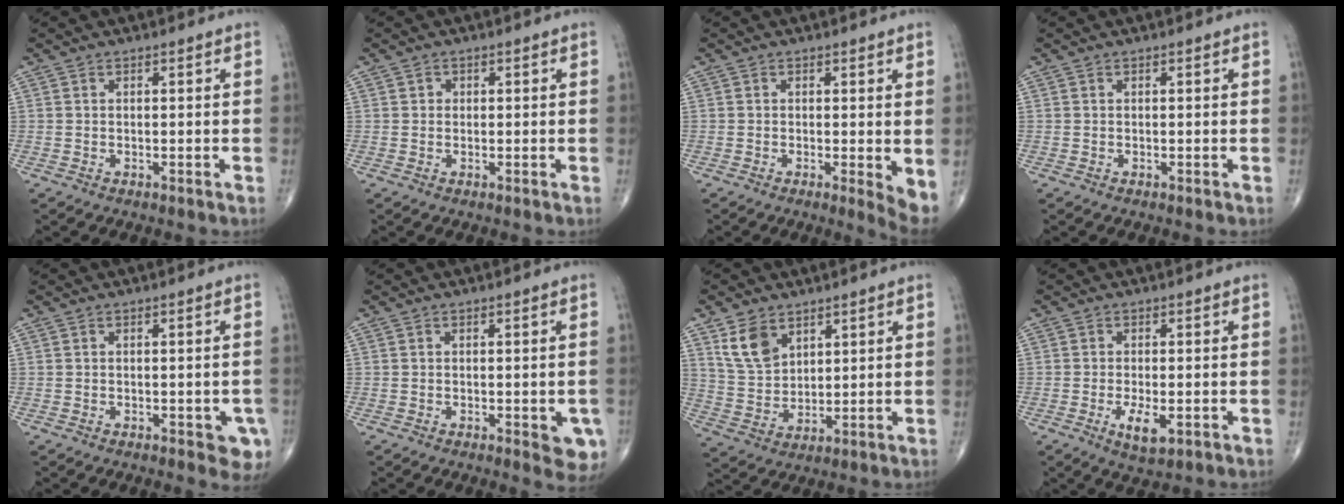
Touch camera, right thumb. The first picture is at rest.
{"total": 1.0, "force": [0.1, 0.9, 0.2], "torque": [0.002, 0.002, 0.001]}
{"total": 3.8, "force": [0.0, 1.0, 3.7], "torque": [-0.054, -0.012, -0.005]}
{"total": 0.0}
{"total": 4.9, "force": [-1.8, 2.1, 4.0], "torque": [-0.025, -0.001, -0.019]}
{"total": 5.7, "force": [-1.8, 2.2, 4.9], "torque": [-0.038, -0.007, -0.017]}
{"total": 8.2, "force": [4.7, 5.2, 4.3], "torque": [-0.068, -0.022, 0.102]}
{"total": 5.1, "force": [-1.6, 2.0, 4.4], "torque": [-0.076, -0.008, -0.022]}